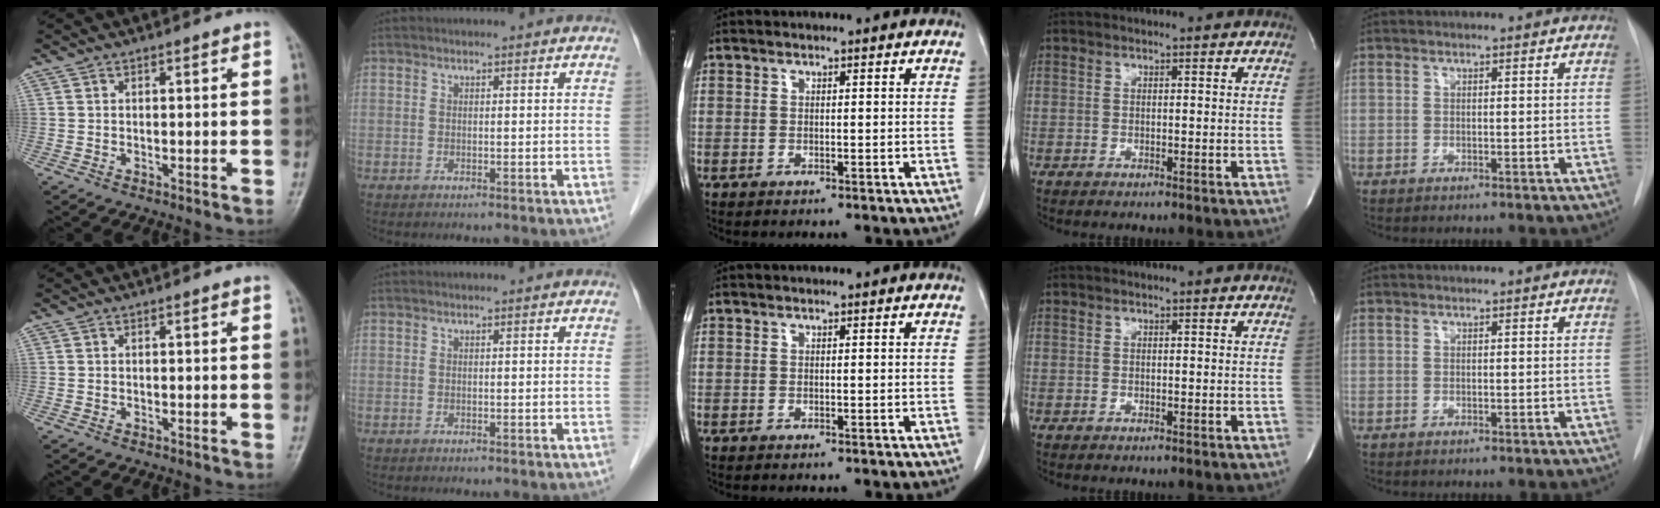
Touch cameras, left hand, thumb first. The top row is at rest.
{}